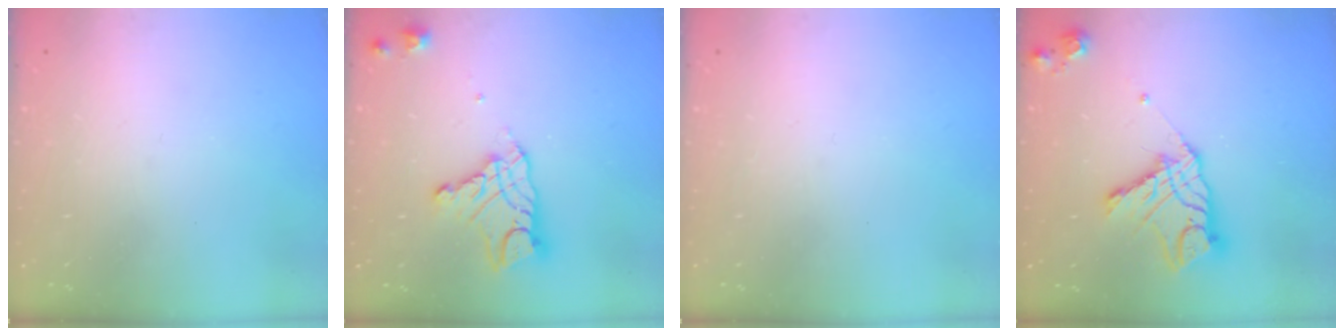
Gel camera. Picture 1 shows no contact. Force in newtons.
{"total": 11.8, "press": 11.7, "slide": 1.1}
{"total": 0.0}
{"total": 13.2, "press": 13.1, "slide": 1.1}